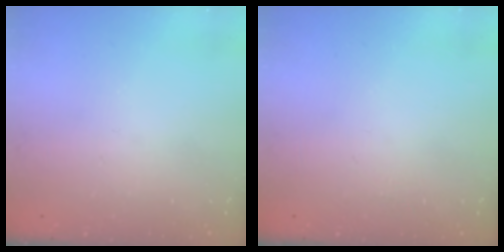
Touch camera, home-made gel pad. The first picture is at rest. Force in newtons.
{"total": 0.0}